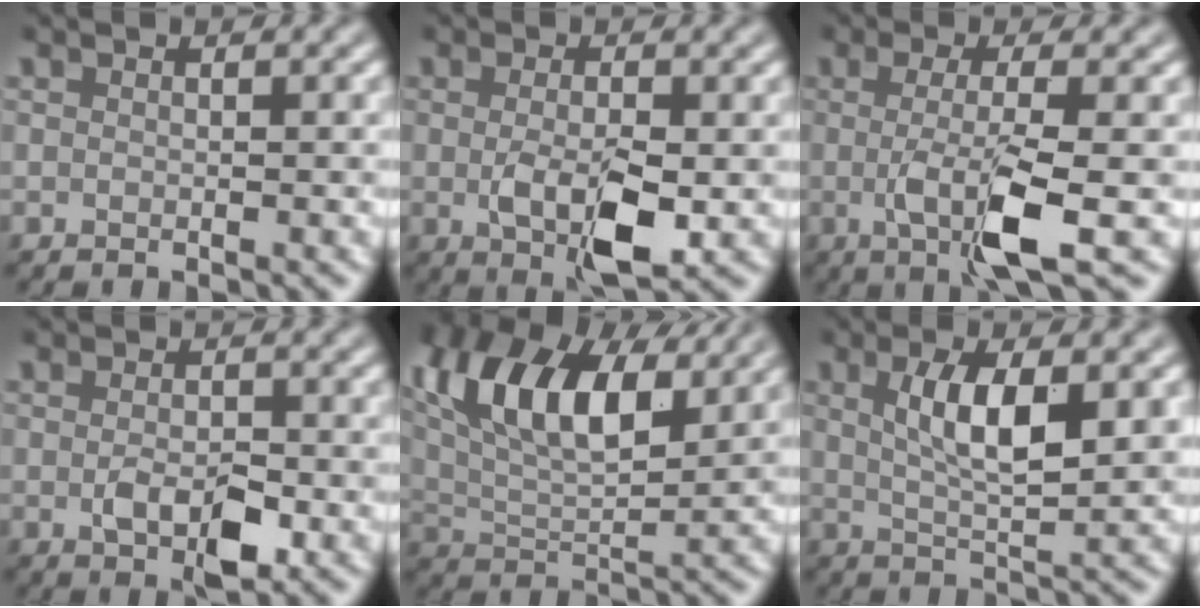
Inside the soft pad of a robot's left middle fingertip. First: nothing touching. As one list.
[{"total": 5.0, "force": [-0.9, 2.2, 4.4], "torque": [-0.088, -0.012, -0.015]}, {"total": 5.5, "force": [-1.2, 1.1, 5.3], "torque": [-0.103, -0.014, -0.023]}, {"total": 3.3, "force": [-0.9, 1.7, 2.7], "torque": [-0.049, -0.006, -0.013]}, {"total": 10.9, "force": [4.6, 5.4, 8.3], "torque": [-0.155, 0.017, 0.077]}, {"total": 4.9, "force": [1.1, 1.5, 4.6], "torque": [-0.092, 0.000, 0.020]}]